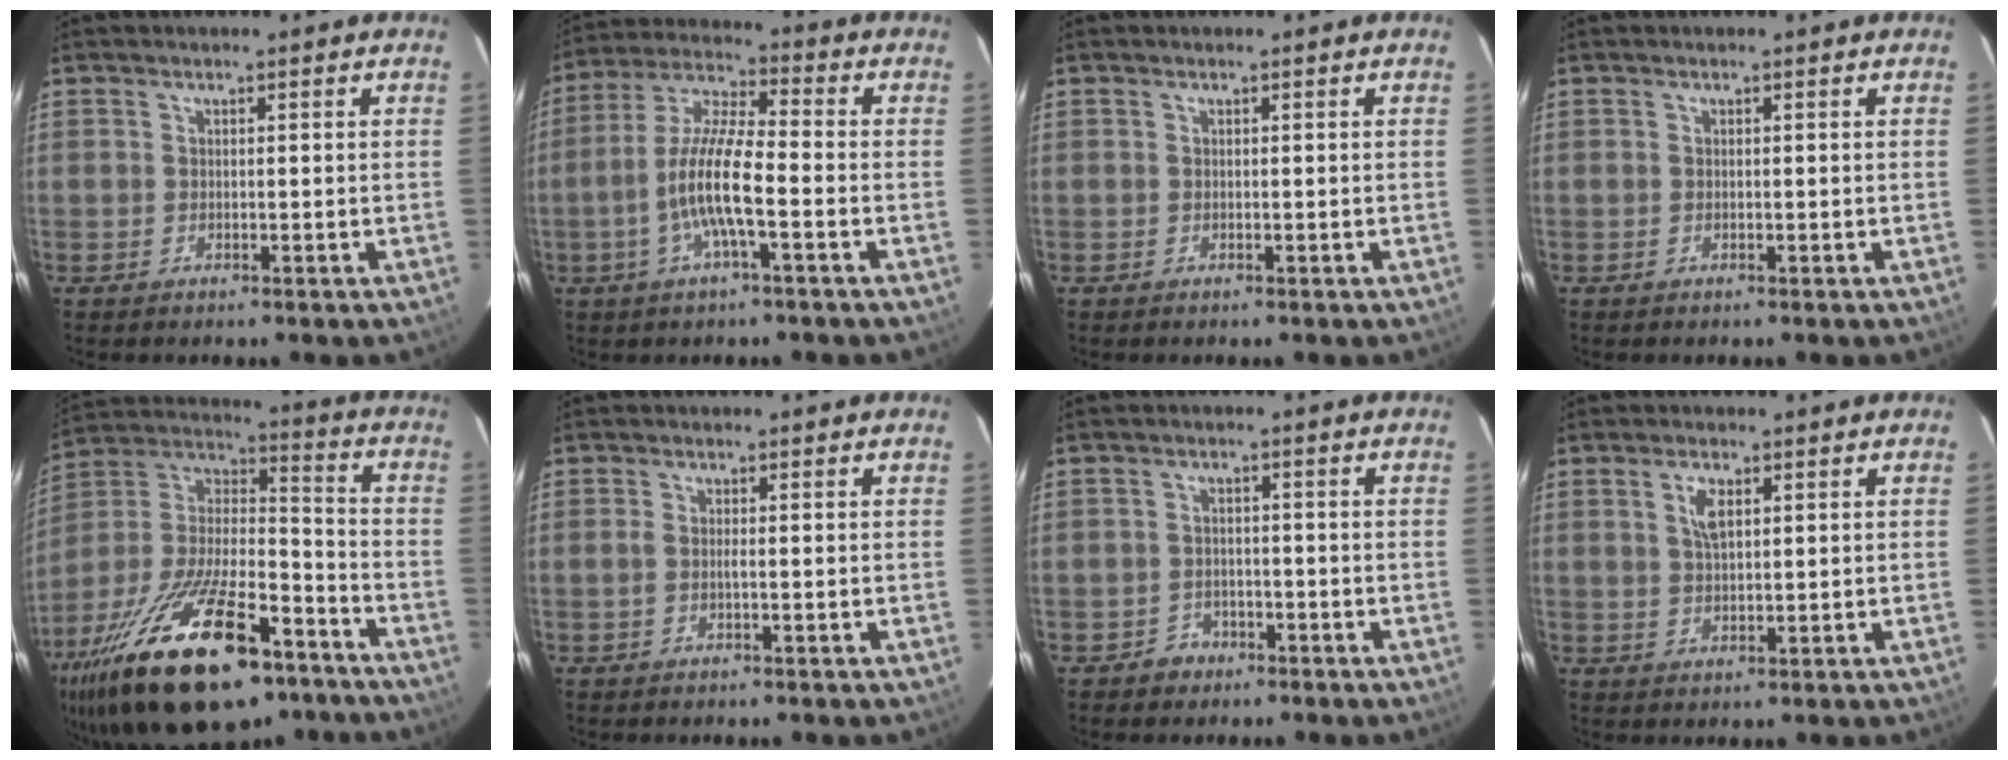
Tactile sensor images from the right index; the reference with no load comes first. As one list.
[{"total": 11.3, "force": [-3.4, 1.9, 10.6], "torque": [-0.221, 0.001, -0.067]}, {"total": 0.0}, {"total": 0.0}, {"total": 30.9, "force": [-19.1, 12.1, 21.1], "torque": [-0.405, -0.022, -0.303]}, {"total": 1.3, "force": [-0.3, 0.0, 1.2], "torque": [-0.024, 0.000, -0.008]}, {"total": 3.4, "force": [-2.1, 2.6, 0.1], "torque": [-0.010, 0.013, -0.032]}, {"total": 3.6, "force": [1.4, 1.6, 2.9], "torque": [-0.055, 0.004, 0.026]}]